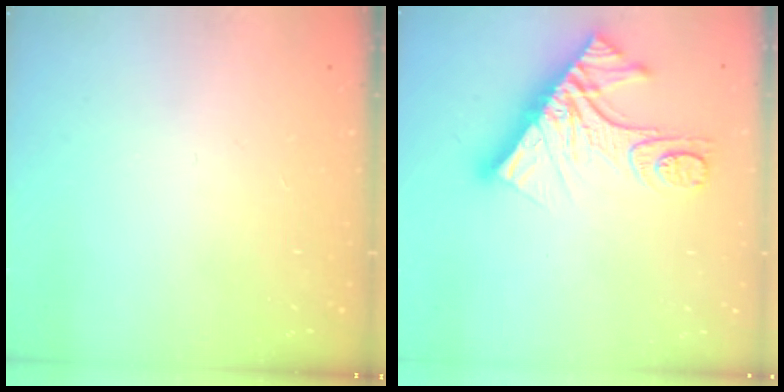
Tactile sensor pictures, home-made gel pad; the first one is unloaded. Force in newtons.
{"total": 15.7, "press": 15.6, "slide": 1.6}